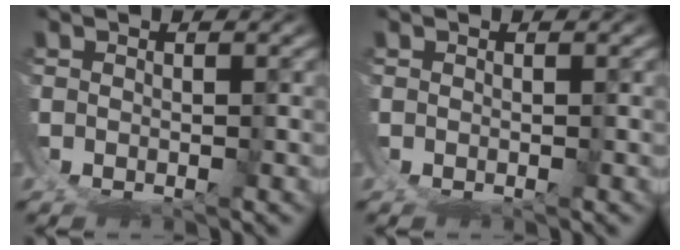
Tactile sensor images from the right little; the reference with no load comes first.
{"total": 0.0}